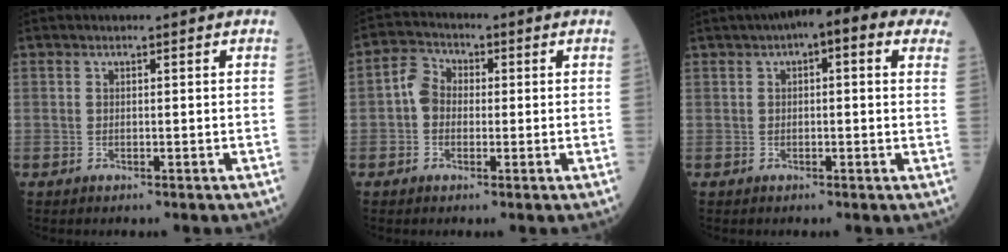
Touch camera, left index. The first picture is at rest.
{"total": 4.4, "force": [-0.3, 3.5, 2.5], "torque": [-0.051, 0.021, -0.015]}
{"total": 12.4, "force": [7.3, 3.2, 9.6], "torque": [-0.117, 0.045, 0.077]}